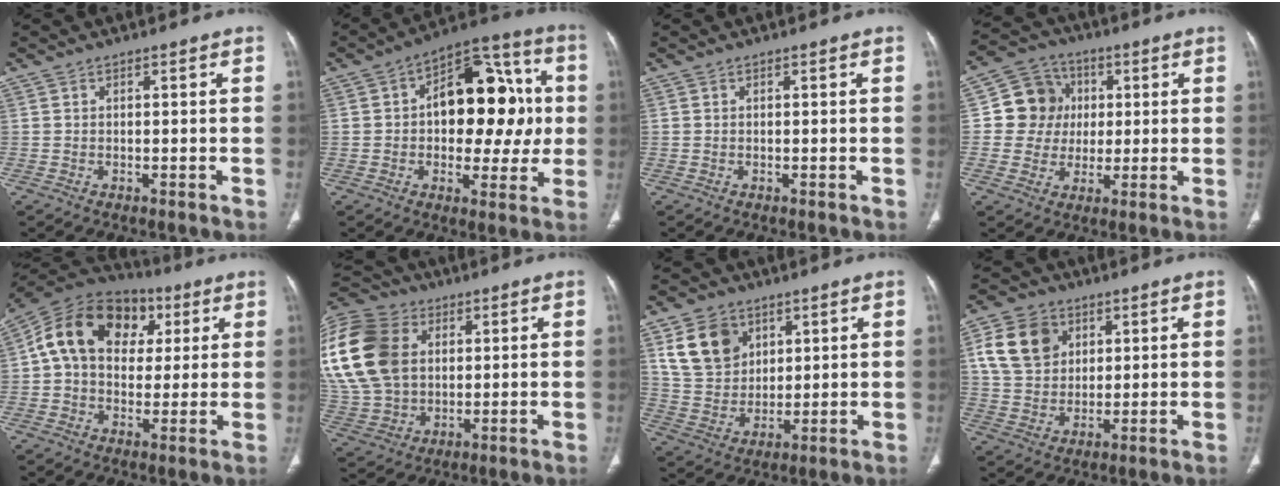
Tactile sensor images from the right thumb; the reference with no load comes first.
{"total": 20.8, "force": [1.8, 12.2, 16.8], "torque": [-0.177, 0.032, 0.025]}
{"total": 0.0}
{"total": 10.2, "force": [1.4, 9.5, 3.4], "torque": [-0.019, 0.008, 0.019]}
{"total": 18.8, "force": [4.7, 13.8, 11.9], "torque": [-0.185, 0.026, 0.068]}
{"total": 29.5, "force": [7.4, 21.8, 18.4], "torque": [-0.441, 0.043, 0.153]}
{"total": 11.8, "force": [5.4, 8.9, 5.6], "torque": [-0.079, -0.019, 0.114]}
{"total": 11.9, "force": [4.3, 9.2, 6.2], "torque": [-0.091, -0.005, 0.082]}